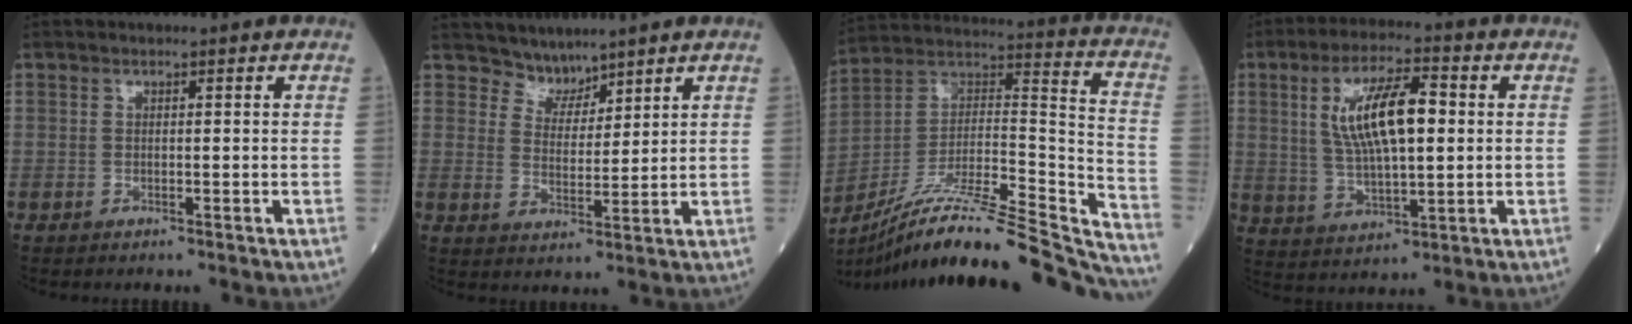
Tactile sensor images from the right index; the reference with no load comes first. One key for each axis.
{"total": 3.7, "fx": 3.5, "fy": 1.1, "fz": -0.5, "tx": 0.008, "ty": 0.003, "tz": 0.069}
{"total": 32.5, "fx": -29.0, "fy": 2.1, "fz": 14.7, "tx": -0.183, "ty": -0.013, "tz": -0.436}
{"total": 11.9, "fx": 2.3, "fy": 3.4, "fz": 11.2, "tx": -0.219, "ty": 0.012, "tz": 0.047}